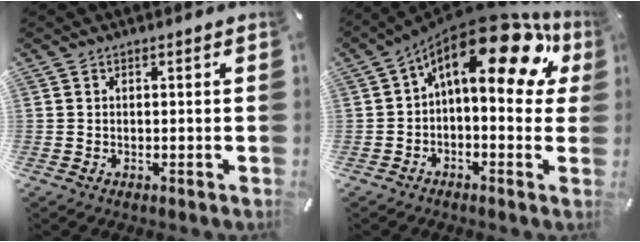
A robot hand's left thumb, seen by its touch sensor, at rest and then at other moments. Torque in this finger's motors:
{"motor_torque": [0.49, 1.54, 2.38, -0.39, 0.23]}